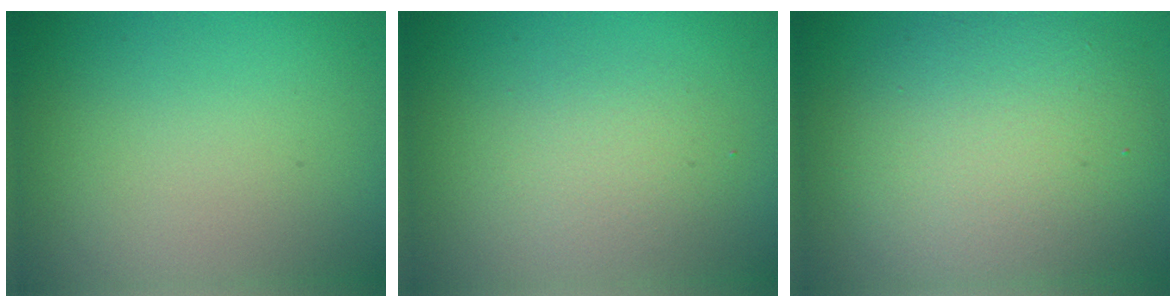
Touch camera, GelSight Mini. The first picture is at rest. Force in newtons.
{"total": 2.4, "press": 2.4, "slide": 0.3}
{"total": 8.5, "press": 8.4, "slide": 1.1}